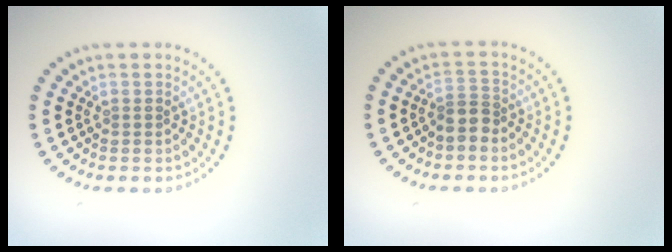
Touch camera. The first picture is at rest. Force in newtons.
{"total": 2.1, "press": 1.7, "slide": 1.3}